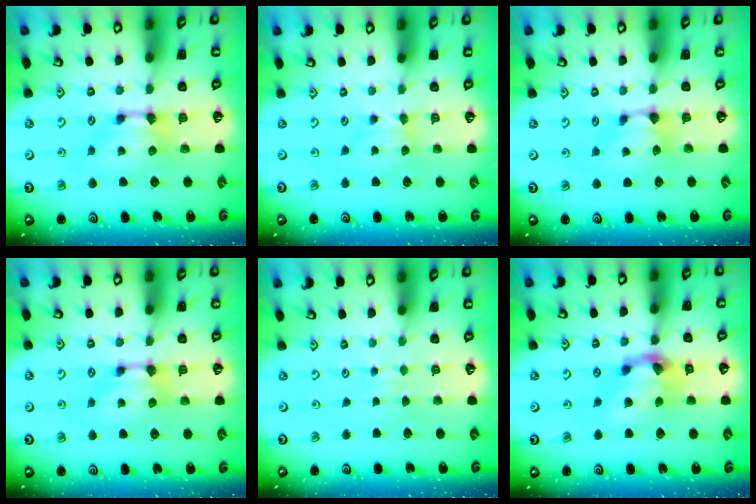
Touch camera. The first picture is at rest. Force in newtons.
{"total": 1.8, "press": 1.8, "slide": 0.4}
{"total": 0.9, "press": 0.6, "slide": 0.6}
{"total": 0.0}
{"total": 4.4, "press": 4.4, "slide": 0.3}
{"total": 4.3, "press": 3.9, "slide": 1.8}